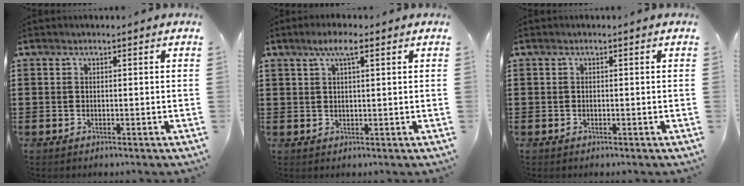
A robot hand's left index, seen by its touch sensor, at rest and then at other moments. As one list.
[{"total": 4.2, "force": [2.1, 1.1, 3.5], "torque": [-0.074, 0.008, 0.035]}, {"total": 0.0}]